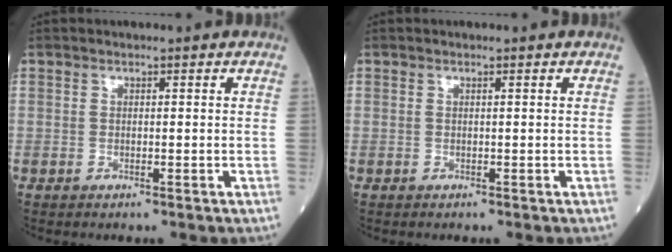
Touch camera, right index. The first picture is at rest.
{"total": 0.0}